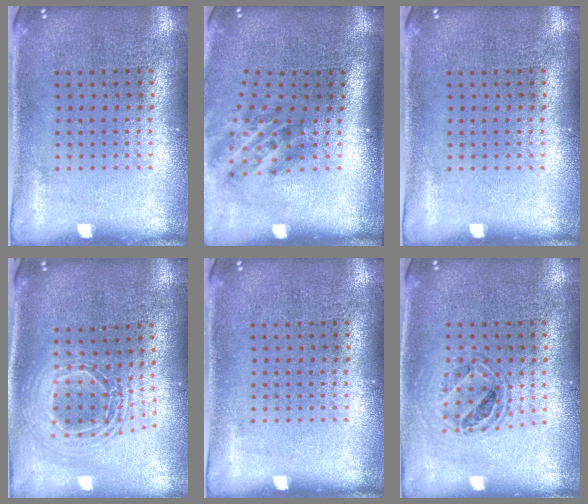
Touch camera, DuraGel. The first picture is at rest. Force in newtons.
{"total": 1.9, "press": 1.2, "slide": 1.5}
{"total": 0.0}
{"total": 2.0, "press": 1.6, "slide": 1.2}
{"total": 0.0}
{"total": 0.7, "press": 0.6, "slide": 0.2}